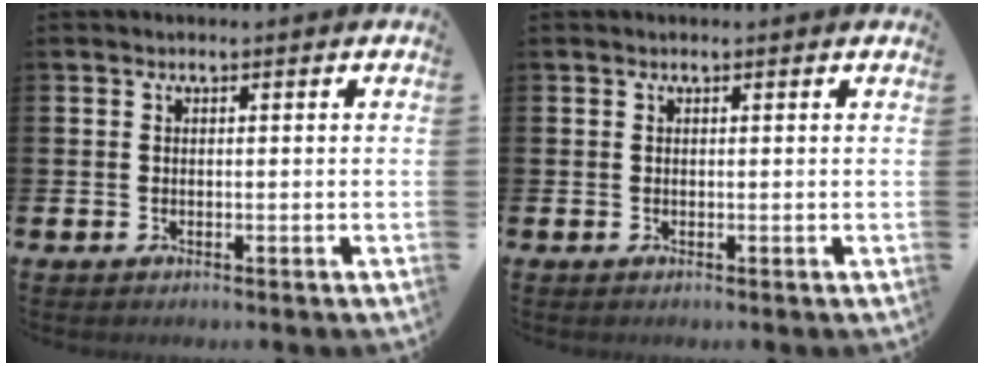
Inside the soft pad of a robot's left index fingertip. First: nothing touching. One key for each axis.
{"total": 0.0}